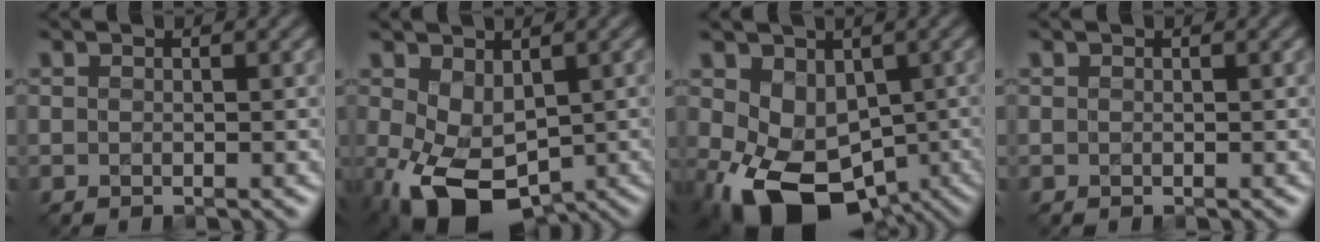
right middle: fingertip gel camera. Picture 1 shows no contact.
{"total": 7.7, "force": [-1.9, 4.8, 5.7], "torque": [-0.135, -0.021, -0.020]}
{"total": 10.0, "force": [-2.5, 7.0, 6.7], "torque": [-0.128, -0.031, -0.026]}
{"total": 0.0}